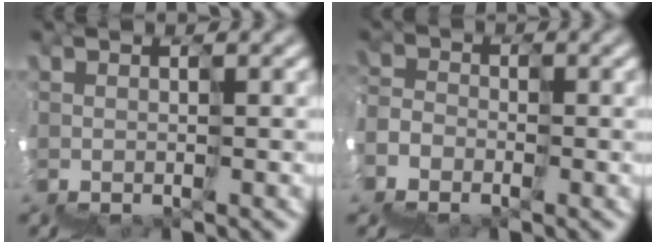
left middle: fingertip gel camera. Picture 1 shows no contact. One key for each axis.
{"total": 5.5, "fx": -4.8, "fy": 2.3, "fz": -1.4, "tx": 0.033, "ty": -0.008, "tz": -0.068}